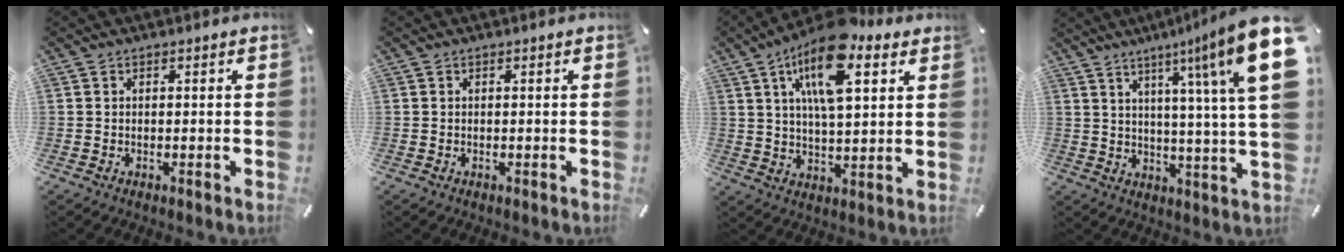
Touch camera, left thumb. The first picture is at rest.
{"total": 0.0}
{"total": 16.0, "force": [8.6, 6.6, 11.8], "torque": [-0.215, -0.024, 0.141]}
{"total": 18.9, "force": [8.9, 2.1, 16.6], "torque": [-0.250, -0.055, 0.123]}